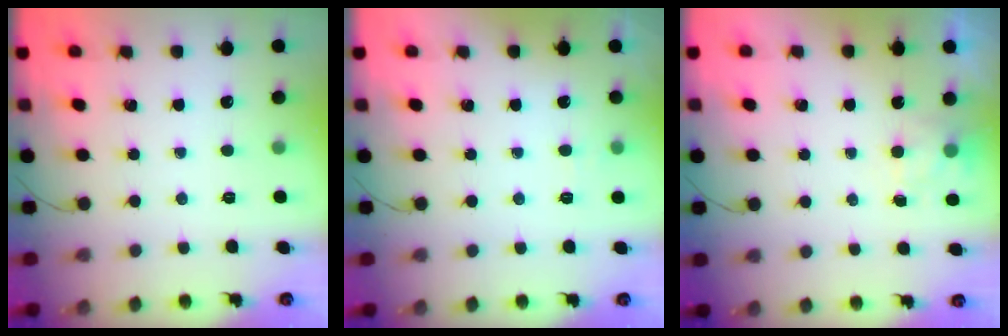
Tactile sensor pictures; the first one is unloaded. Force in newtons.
{"total": 4.4, "press": 4.3, "slide": 1.2}
{"total": 3.0, "press": 2.7, "slide": 1.4}